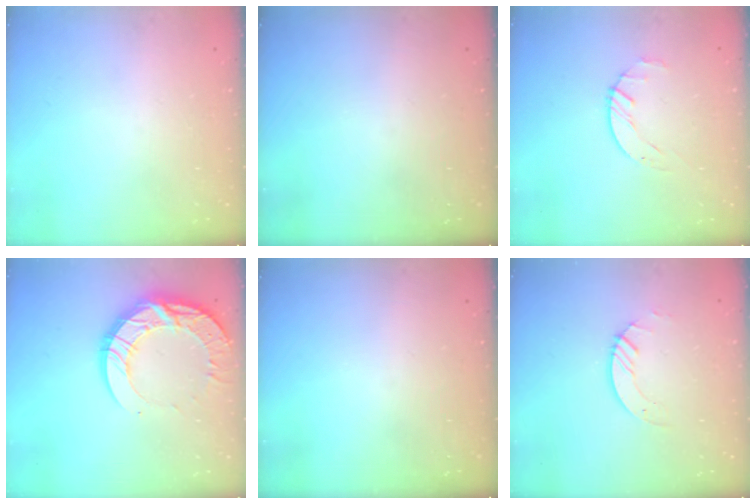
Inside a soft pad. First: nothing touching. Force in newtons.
{"total": 0.0}
{"total": 1.6, "press": 1.6, "slide": 0.3}
{"total": 17.3, "press": 17.2, "slide": 1.5}
{"total": 0.0}
{"total": 2.6, "press": 2.6, "slide": 0.3}